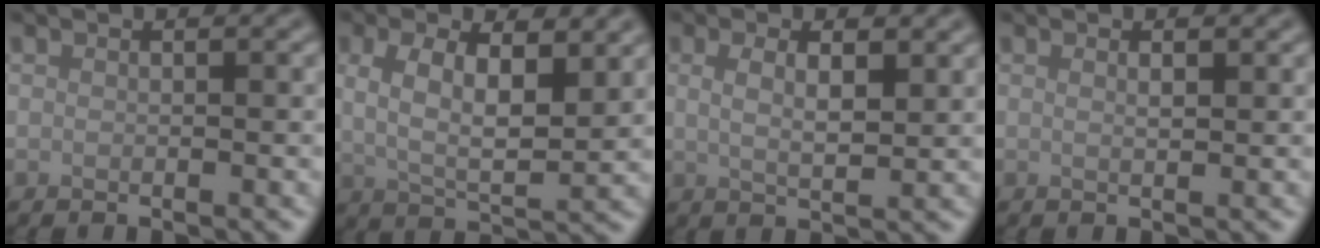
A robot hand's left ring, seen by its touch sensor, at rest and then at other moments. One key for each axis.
{"total": 6.1, "fx": 1.9, "fy": 2.6, "fz": 5.2, "tx": -0.097, "ty": -0.002, "tz": 0.037}
{"total": 3.1, "fx": 1.4, "fy": 1.0, "fz": 2.6, "tx": -0.045, "ty": 0.000, "tz": 0.025}
{"total": 1.0, "fx": 0.6, "fy": 0.2, "fz": 0.7, "tx": -0.012, "ty": 0.000, "tz": 0.009}